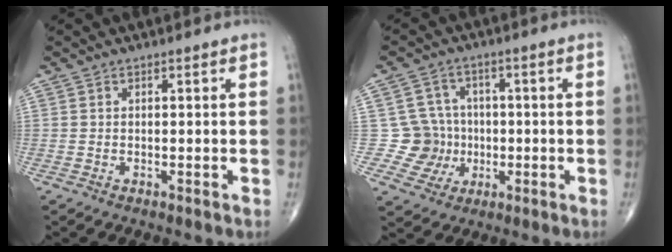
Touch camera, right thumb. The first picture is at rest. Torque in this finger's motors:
{"motor_torque": [0.17, 0.05, -0.21, -0.05, -0.02]}